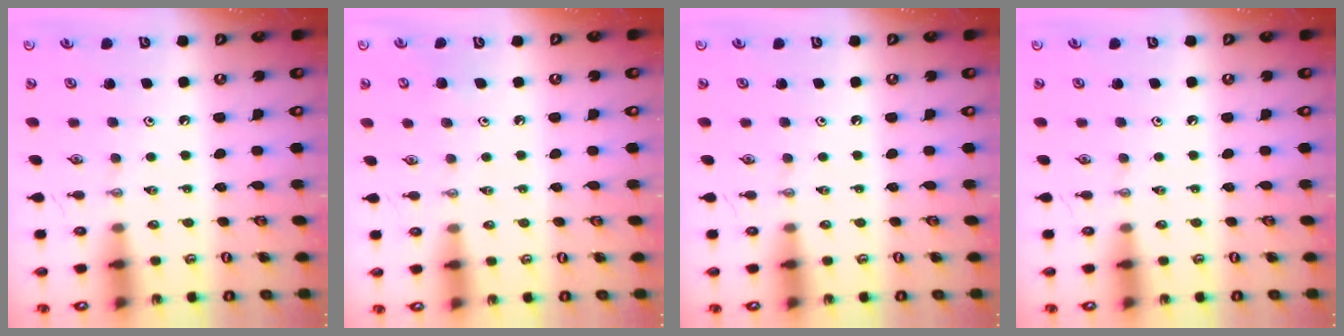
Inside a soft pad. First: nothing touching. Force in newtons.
{"total": 3.7, "press": 3.7, "slide": 0.3}
{"total": 0.0}
{"total": 0.0}